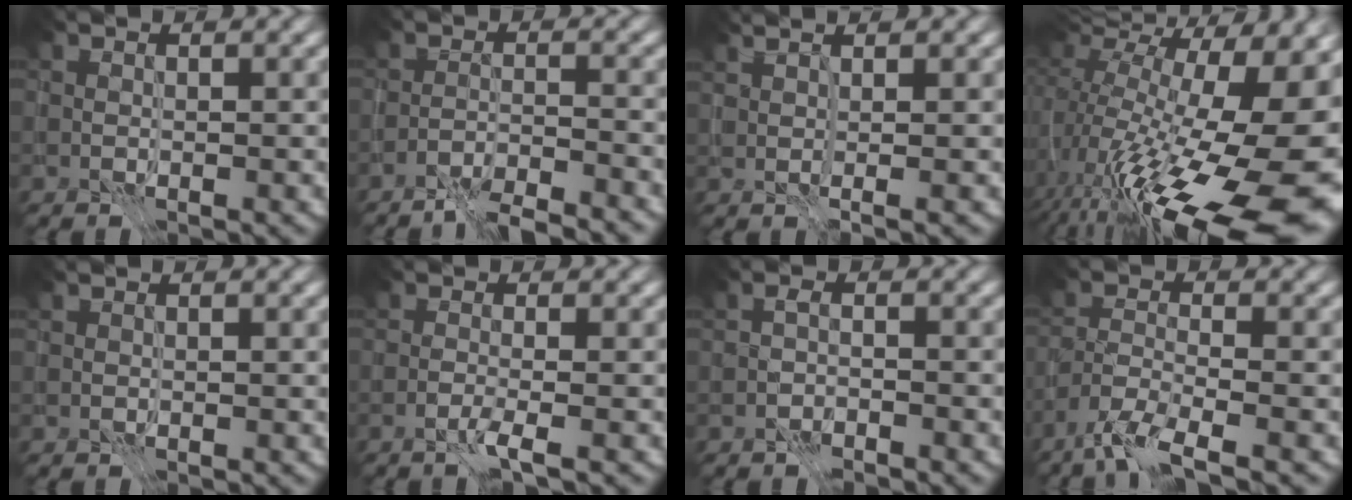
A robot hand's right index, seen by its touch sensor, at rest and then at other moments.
{"total": 5.3, "force": [-5.1, 0.2, 1.5], "torque": [-0.026, 0.000, -0.083]}
{"total": 3.7, "force": [2.0, 1.0, 3.0], "torque": [-0.036, 0.016, 0.012]}
{"total": 19.2, "force": [-2.5, 6.4, 17.9], "torque": [-0.292, -0.016, -0.023]}
{"total": 0.0}
{"total": 1.6, "force": [-1.2, 0.0, 1.0], "torque": [-0.013, 0.005, -0.031]}
{"total": 1.5, "force": [-1.5, 0.2, 0.2], "torque": [-0.007, 0.003, -0.031]}
{"total": 4.5, "force": [-3.8, 0.5, 2.3], "torque": [-0.045, -0.004, -0.083]}